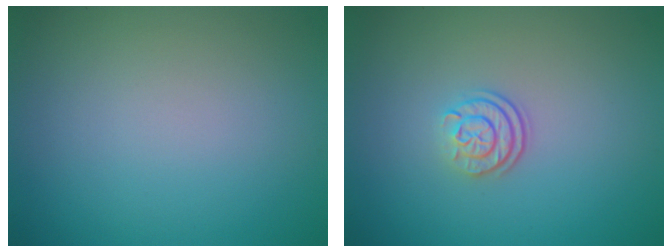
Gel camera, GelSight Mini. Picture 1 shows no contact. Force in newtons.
{"total": 2.4, "press": 1.8, "slide": 1.6}